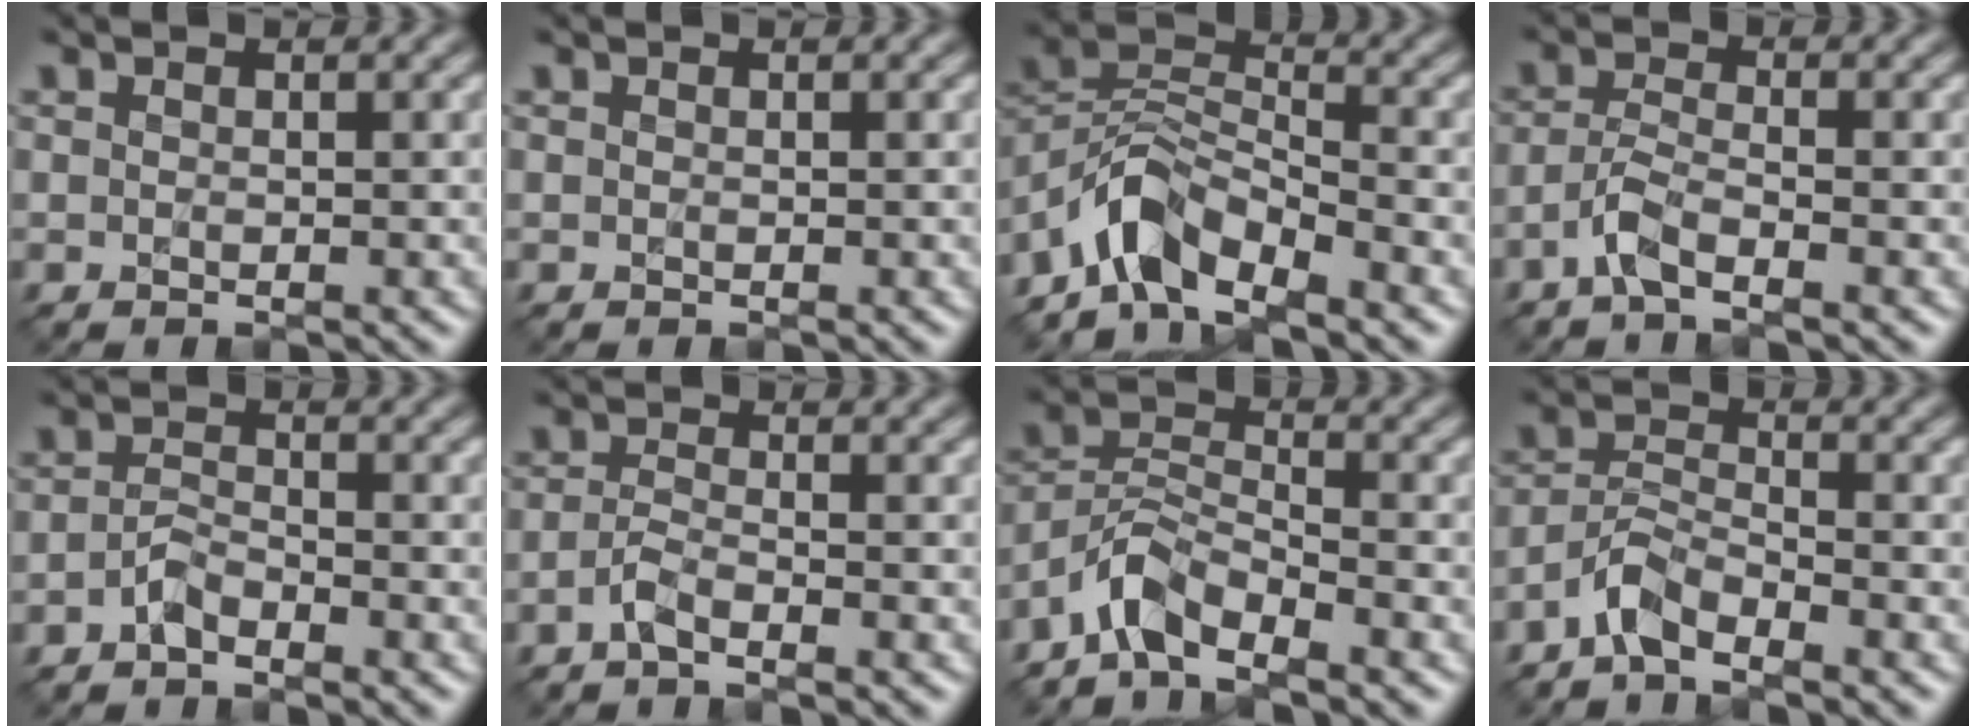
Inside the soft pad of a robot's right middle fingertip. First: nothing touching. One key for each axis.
{"total": 0.0}
{"total": 5.6, "fx": -4.4, "fy": 2.2, "fz": 2.8, "tx": -0.043, "ty": 0.004, "tz": -0.094}
{"total": 2.7, "fx": -1.9, "fy": 0.5, "fz": 1.9, "tx": -0.041, "ty": 0.003, "tz": -0.047}
{"total": 1.6, "fx": -1.2, "fy": 0.6, "fz": 0.9, "tx": -0.021, "ty": 0.004, "tz": -0.027}
{"total": 1.7, "fx": -1.2, "fy": 0.3, "fz": 1.2, "tx": -0.027, "ty": 0.001, "tz": -0.032}
{"total": 4.1, "fx": -3.4, "fy": 1.3, "fz": 2.1, "tx": -0.036, "ty": 0.006, "tz": -0.078}
{"total": 3.1, "fx": -2.5, "fy": 0.8, "fz": 1.6, "tx": -0.032, "ty": 0.007, "tz": -0.059}